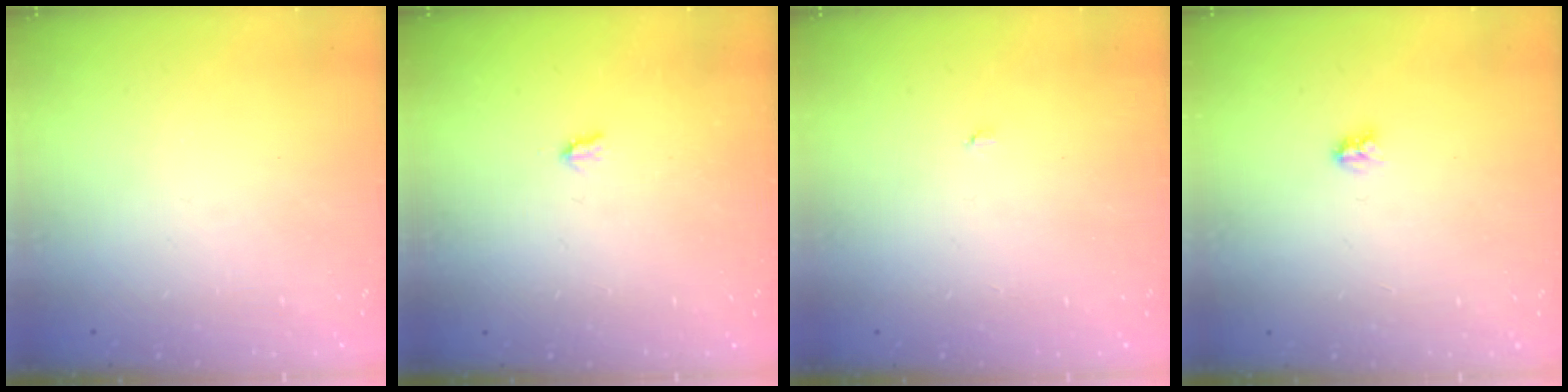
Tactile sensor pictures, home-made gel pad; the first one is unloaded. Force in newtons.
{"total": 1.9, "press": 1.9, "slide": 0.3}
{"total": 2.9, "press": 2.9, "slide": 0.3}
{"total": 2.9, "press": 2.9, "slide": 0.3}